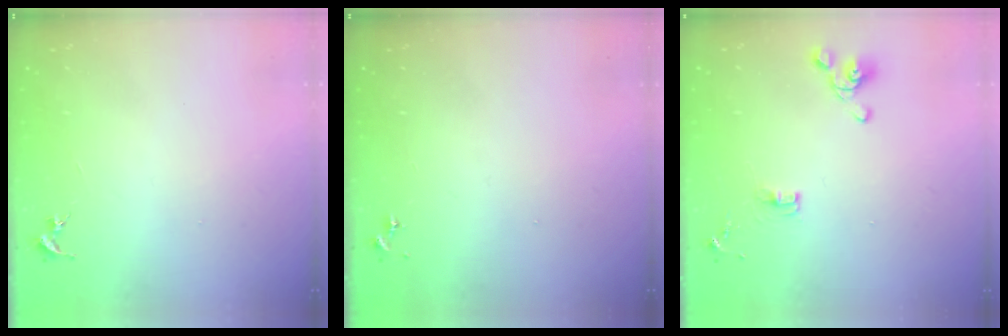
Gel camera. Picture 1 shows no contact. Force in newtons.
{"total": 0.0}
{"total": 7.7, "press": 7.3, "slide": 2.3}